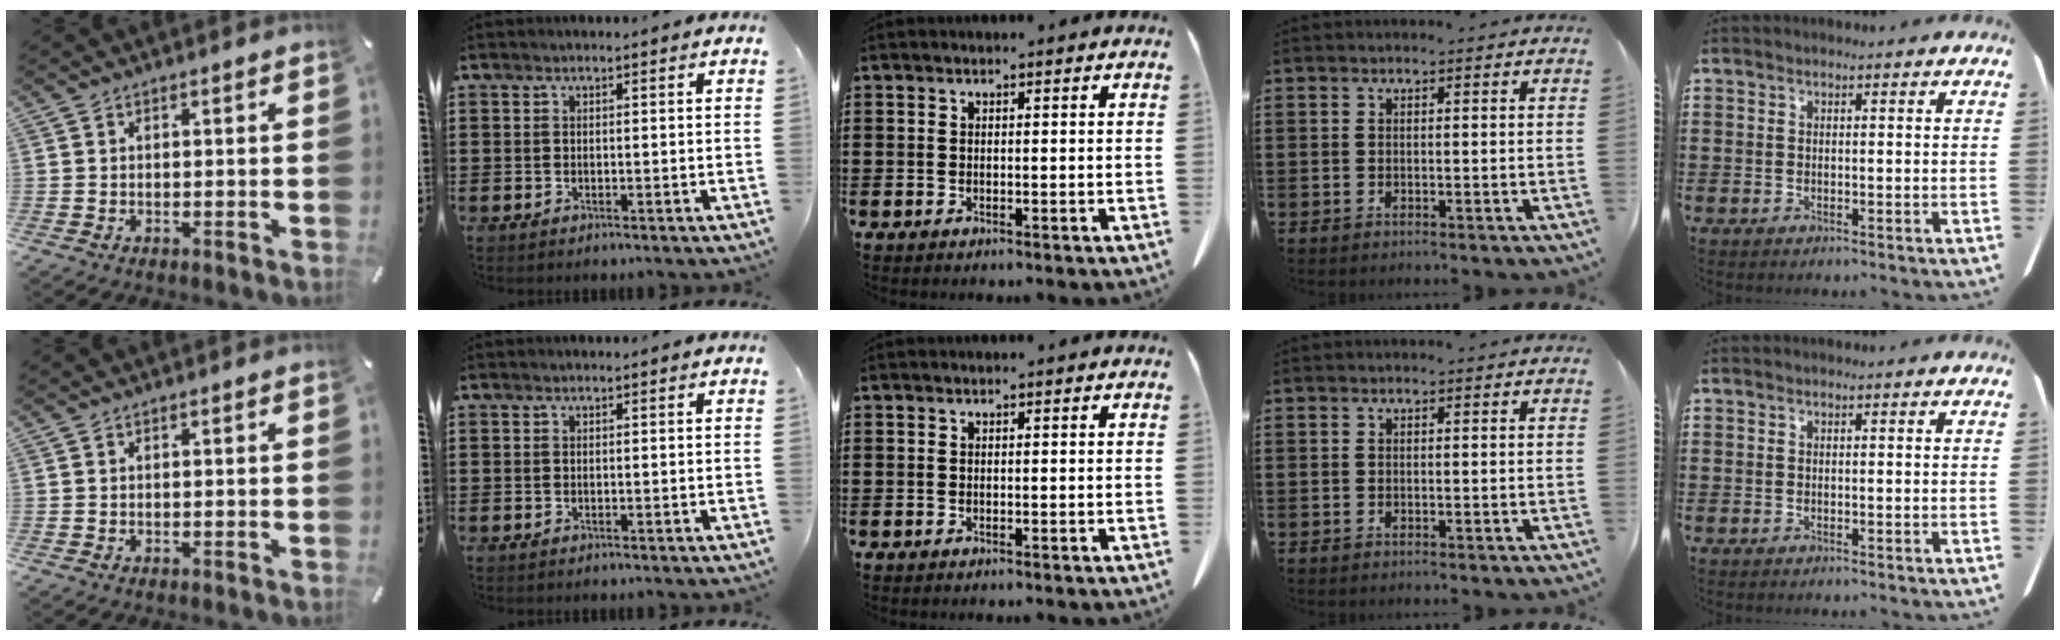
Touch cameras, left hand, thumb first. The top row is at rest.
{}